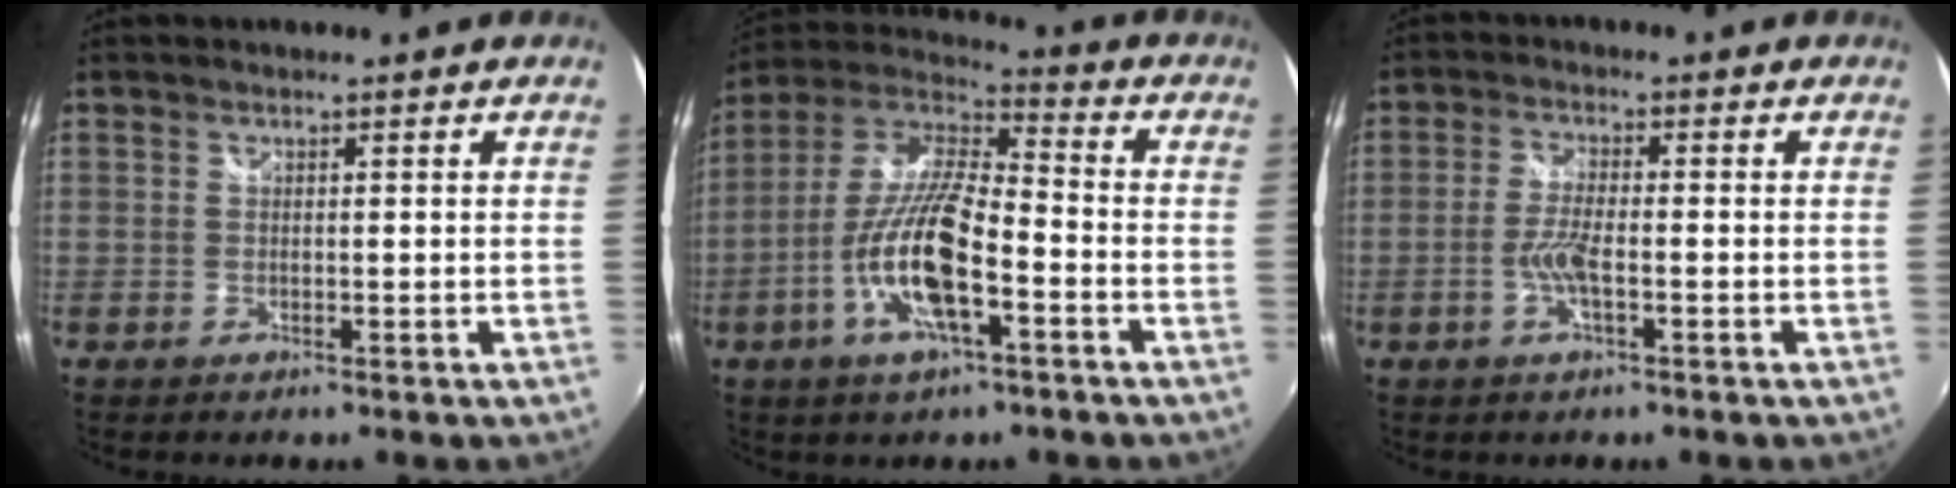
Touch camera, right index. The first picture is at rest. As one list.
[{"total": 15.9, "force": [-6.1, 4.4, 14.1], "torque": [-0.285, -0.010, -0.120]}, {"total": 4.7, "force": [-1.7, 0.8, 4.3], "torque": [-0.092, -0.001, -0.033]}]